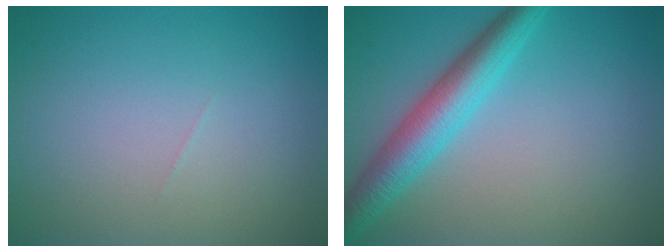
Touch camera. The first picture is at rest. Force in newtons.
{"total": 5.2, "press": 5.2, "slide": 0.1}